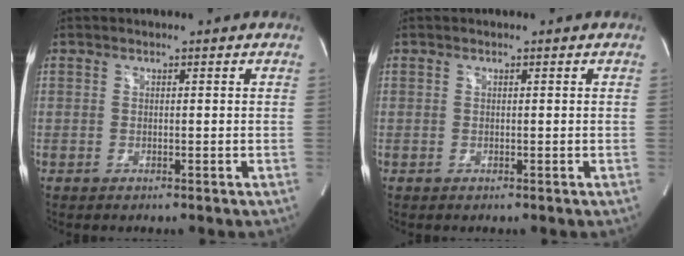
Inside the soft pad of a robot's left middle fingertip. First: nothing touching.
{"total": 0.0}